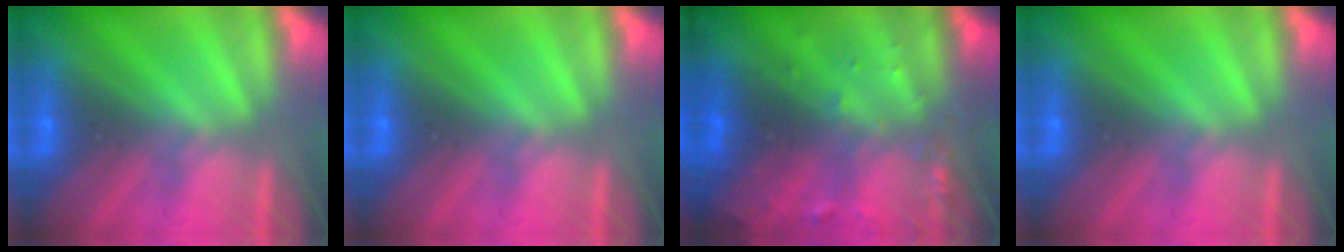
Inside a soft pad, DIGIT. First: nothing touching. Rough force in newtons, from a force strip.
{"total": 0.0}
{"total": 6.3}
{"total": 0.0}